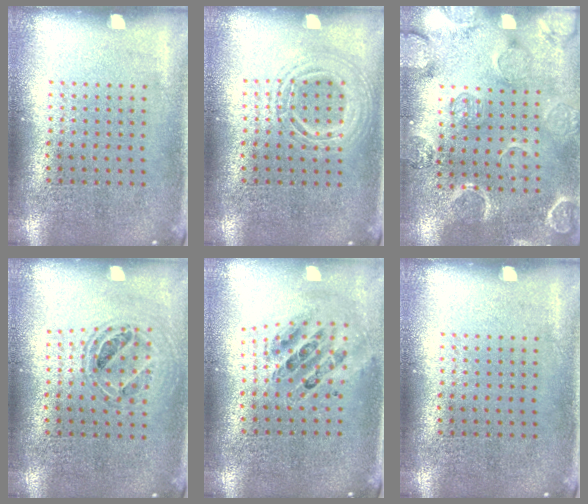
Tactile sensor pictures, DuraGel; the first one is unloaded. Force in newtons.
{"total": 2.3, "press": 2.3, "slide": 0.2}
{"total": 2.3, "press": 2.3, "slide": 0.5}
{"total": 0.8, "press": 0.8, "slide": 0.0}
{"total": 0.9, "press": 0.9, "slide": 0.2}
{"total": 0.0}